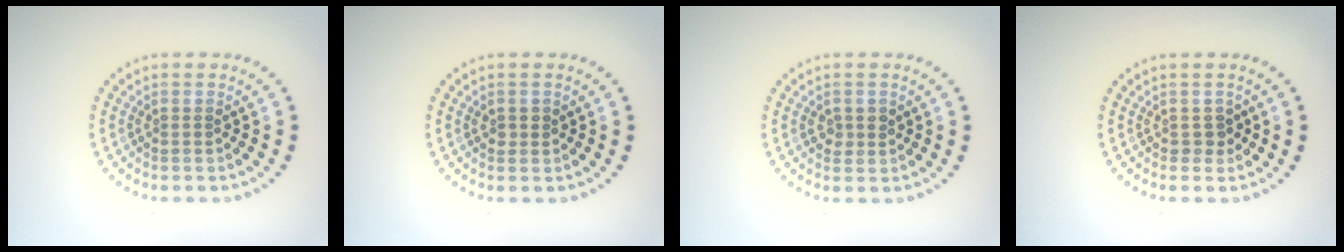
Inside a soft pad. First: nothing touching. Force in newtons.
{"total": 0.9, "press": 0.9, "slide": 0.0}
{"total": 1.5, "press": 1.5, "slide": 0.2}
{"total": 1.1, "press": 1.0, "slide": 0.6}